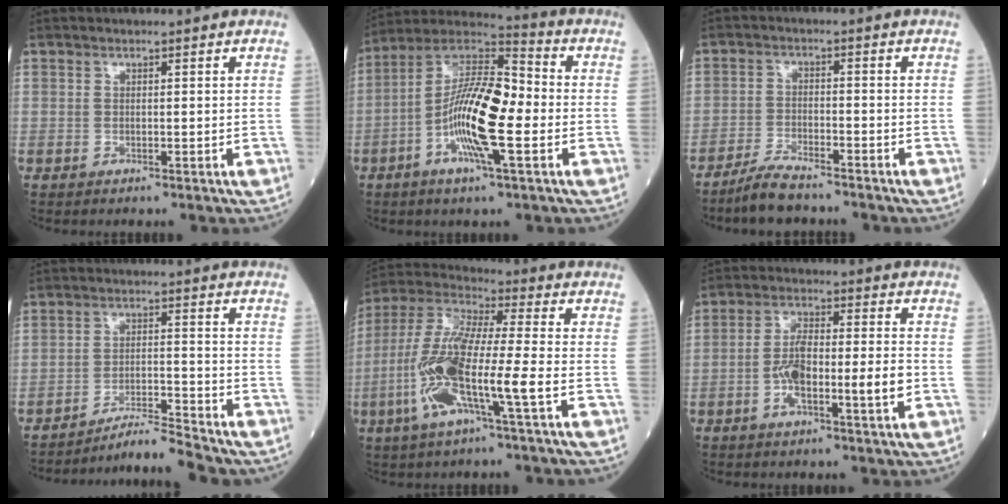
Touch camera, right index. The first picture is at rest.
{"total": 15.4, "force": [-3.1, 3.0, 14.8], "torque": [-0.278, 0.011, -0.063]}
{"total": 5.4, "force": [-4.7, 0.9, 2.4], "torque": [-0.049, -0.010, -0.092]}
{"total": 6.2, "force": [-6.0, -0.9, 1.2], "torque": [-0.018, -0.004, -0.103]}
{"total": 14.7, "force": [-4.2, 1.3, 14.0], "torque": [-0.299, -0.003, -0.087]}
{"total": 9.5, "force": [-2.2, 1.7, 9.1], "torque": [-0.168, 0.016, -0.040]}